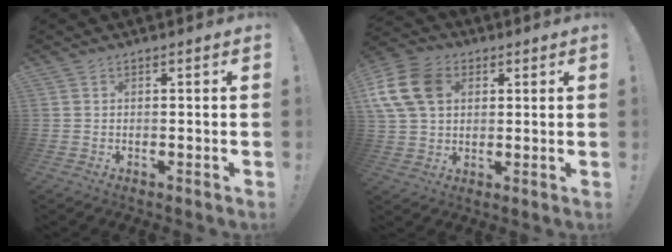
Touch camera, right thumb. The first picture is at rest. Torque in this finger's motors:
{"motor_torque": [1.26, 1.62, 0.18, 0.15, 0.29]}